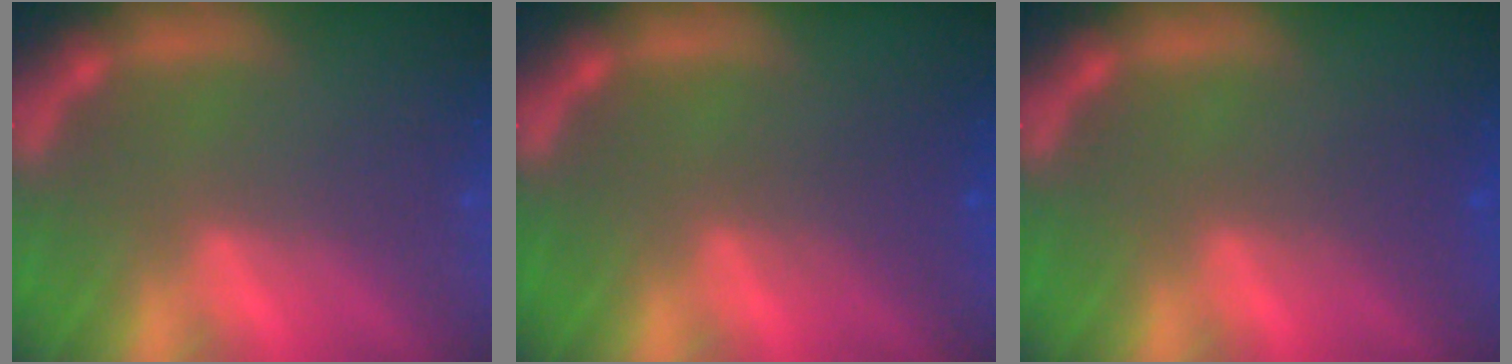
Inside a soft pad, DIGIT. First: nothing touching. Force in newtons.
{"total": 2.0}
{"total": 1.5}